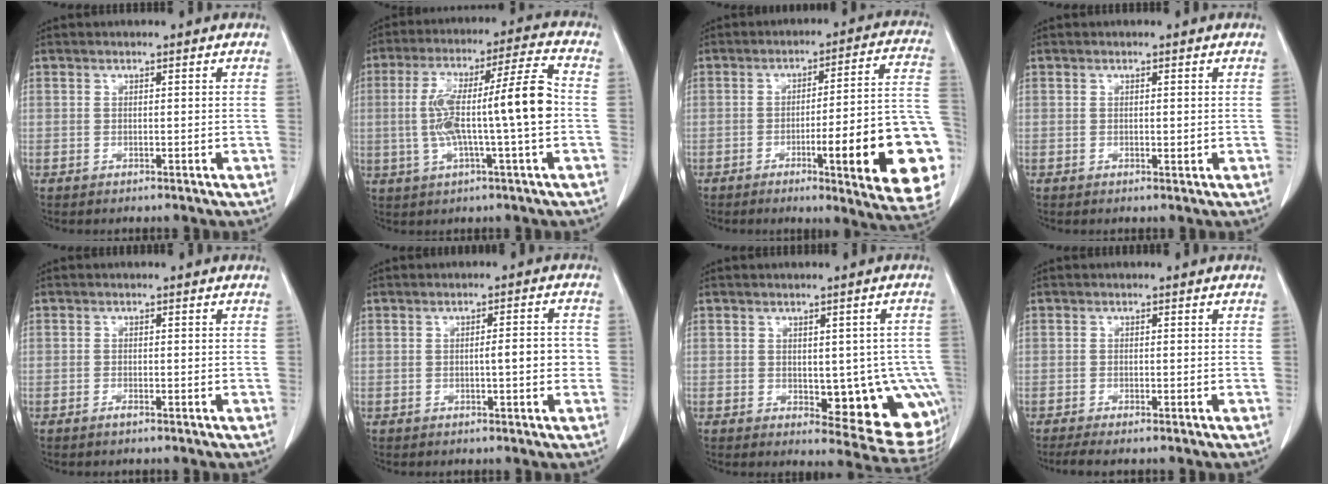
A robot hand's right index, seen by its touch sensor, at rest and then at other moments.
{"total": 13.7, "force": [-0.9, 0.5, 13.7], "torque": [-0.246, 0.027, -0.018]}
{"total": 20.7, "force": [-6.1, 1.5, 19.7], "torque": [-0.158, 0.011, -0.073]}
{"total": 0.6, "force": [0.0, 0.2, 0.6], "torque": [-0.010, -0.003, 0.001]}
{"total": 0.7, "force": [-0.6, 0.1, 0.4], "torque": [-0.009, -0.001, -0.010]}
{"total": 4.0, "force": [-0.5, 0.7, 3.9], "torque": [-0.057, 0.007, -0.007]}
{"total": 12.1, "force": [-2.4, 4.8, 10.8], "torque": [-0.081, 0.005, -0.015]}
{"total": 2.6, "force": [-2.0, 0.0, 1.6], "torque": [-0.027, -0.007, -0.036]}